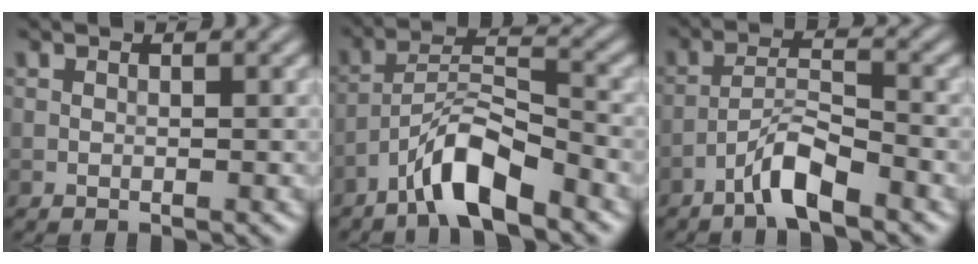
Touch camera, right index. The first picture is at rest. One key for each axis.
{"total": 6.0, "fx": -4.2, "fy": 1.4, "fz": 4.1, "tx": -0.074, "ty": 0.008, "tz": -0.081}
{"total": 4.0, "fx": -2.8, "fy": 0.7, "fz": 2.7, "tx": -0.050, "ty": 0.013, "tz": -0.059}